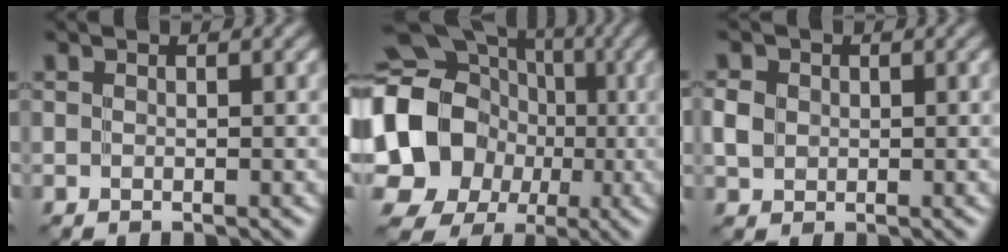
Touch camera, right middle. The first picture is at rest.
{"total": 17.9, "force": [-1.5, 15.9, 8.1], "torque": [-0.155, -0.007, -0.065]}
{"total": 1.8, "force": [-0.1, 1.6, 0.8], "torque": [-0.018, -0.003, -0.002]}